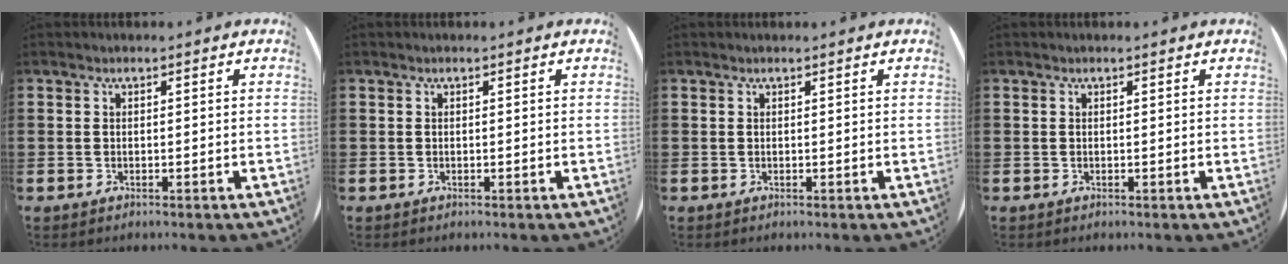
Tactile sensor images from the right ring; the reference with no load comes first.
{"total": 0.0}
{"total": 0.0}
{"total": 0.0}